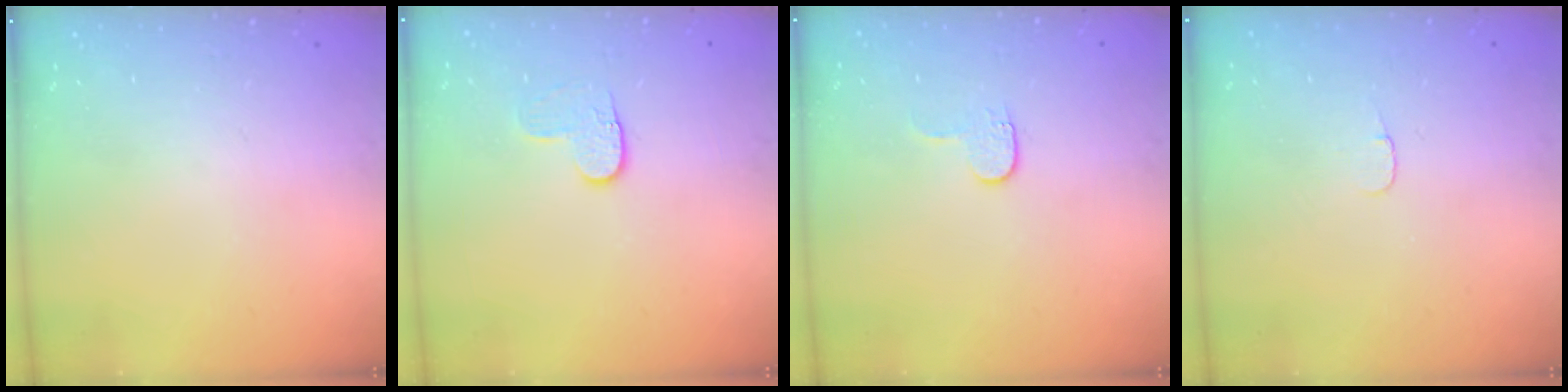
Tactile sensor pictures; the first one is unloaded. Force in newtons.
{"total": 3.8, "press": 3.8, "slide": 0.4}
{"total": 3.4, "press": 3.4, "slide": 0.4}
{"total": 3.1, "press": 3.1, "slide": 0.3}